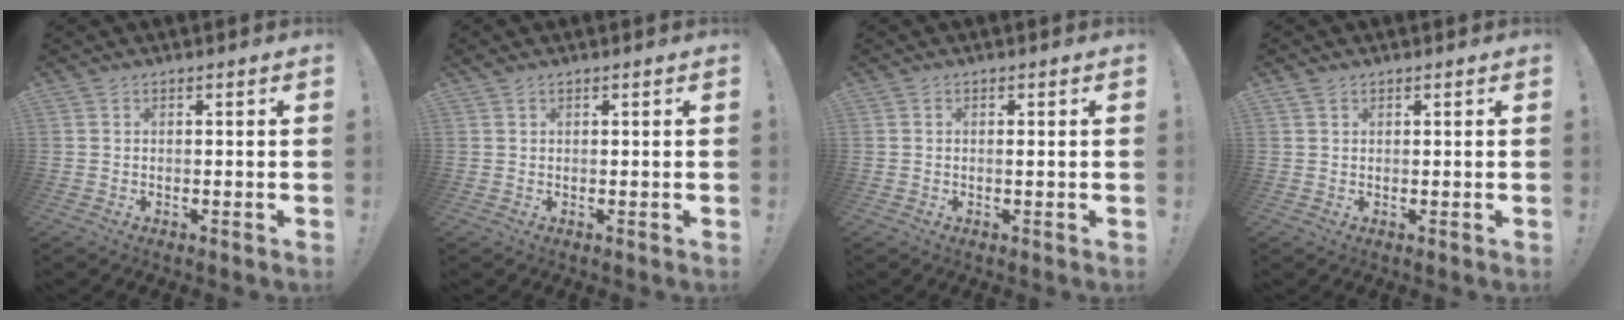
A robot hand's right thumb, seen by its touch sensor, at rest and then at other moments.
{"total": 0.7, "force": [0.6, 0.3, 0.3], "torque": [-0.005, -0.001, 0.011]}
{"total": 0.7, "force": [0.1, 0.0, 0.7], "torque": [-0.004, -0.005, -0.002]}
{"total": 1.1, "force": [0.9, 0.5, 0.4], "torque": [-0.006, -0.002, 0.017]}